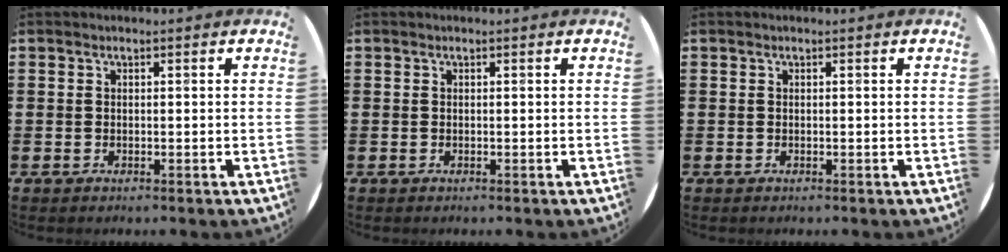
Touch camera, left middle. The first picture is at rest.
{"total": 0.0}
{"total": 0.0}